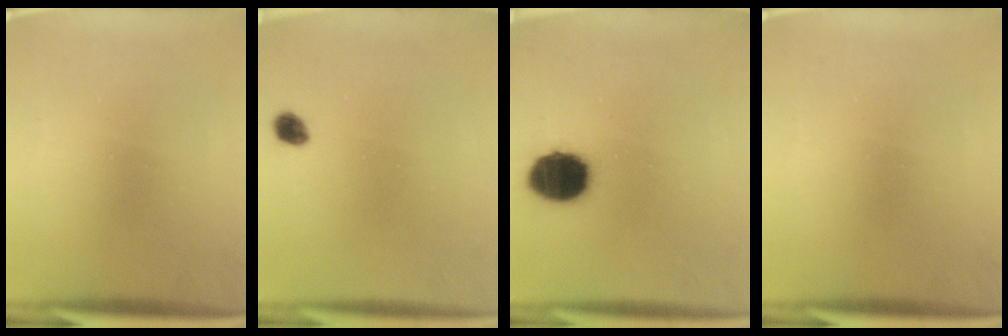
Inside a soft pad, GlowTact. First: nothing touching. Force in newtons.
{"total": 1.9}
{"total": 13.3}
{"total": 0.0}